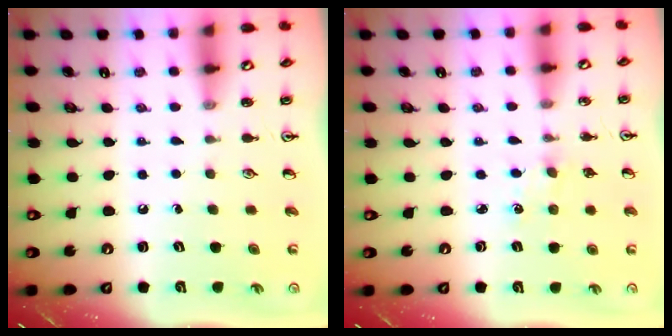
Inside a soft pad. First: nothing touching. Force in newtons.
{"total": 2.1, "press": 2.1, "slide": 0.3}